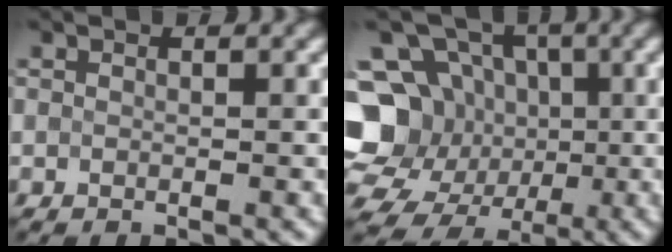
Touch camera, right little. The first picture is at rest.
{"total": 13.8, "force": [-1.9, 12.7, 4.9], "torque": [-0.123, 0.008, -0.047]}